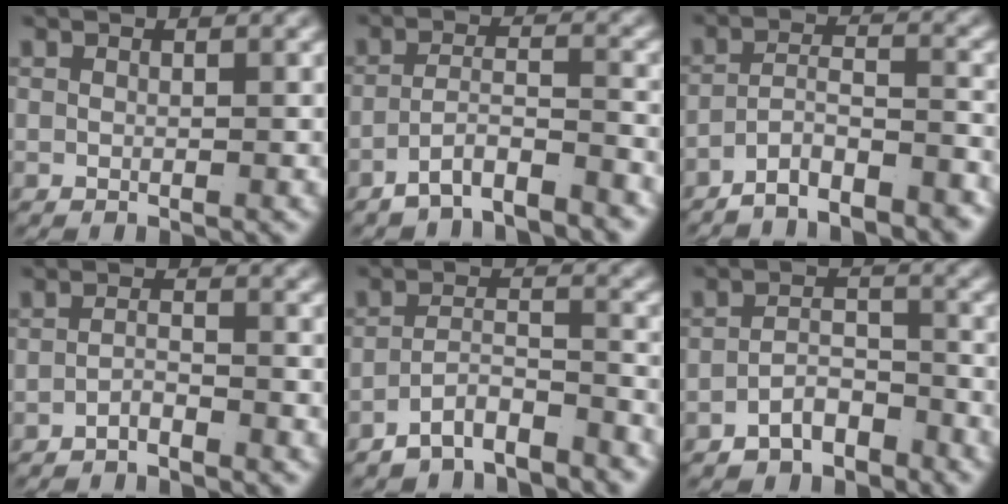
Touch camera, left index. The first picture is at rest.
{"total": 5.1, "force": [-4.5, 1.5, 1.9], "torque": [-0.041, -0.022, -0.071]}
{"total": 6.3, "force": [-5.2, 2.6, 2.3], "torque": [-0.051, -0.021, -0.087]}
{"total": 2.1, "force": [-2.0, 0.2, 0.5], "torque": [-0.009, -0.009, -0.034]}
{"total": 5.7, "force": [-5.1, 1.9, 1.7], "torque": [-0.033, -0.024, -0.083]}
{"total": 4.2, "force": [-3.6, 1.7, 1.1], "torque": [-0.008, -0.012, -0.063]}